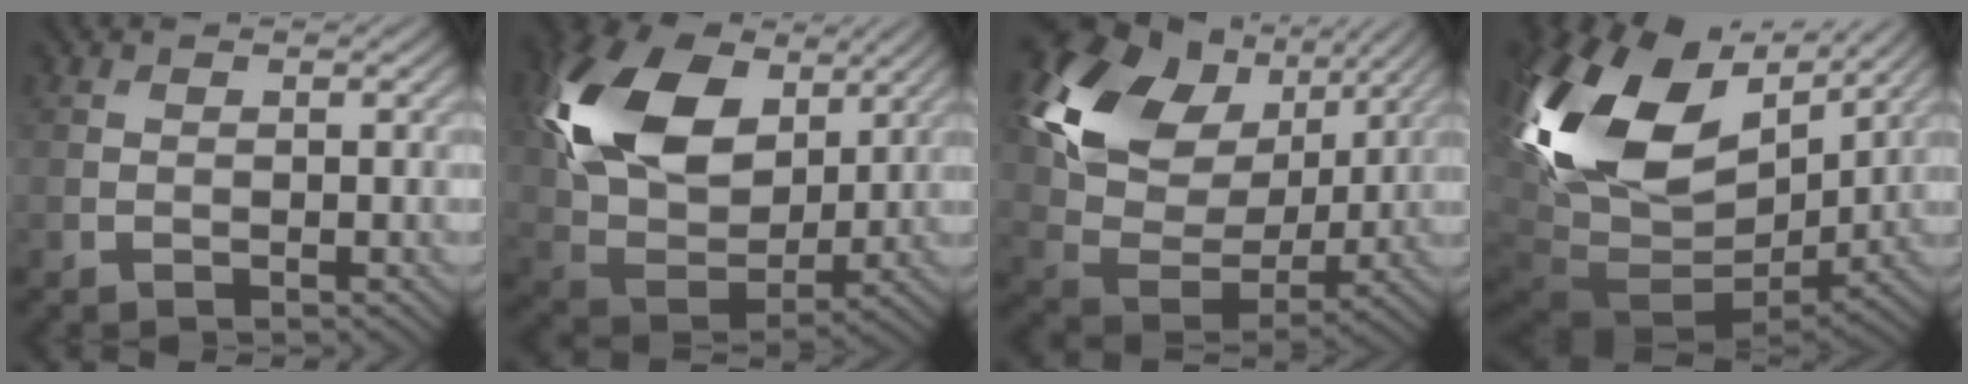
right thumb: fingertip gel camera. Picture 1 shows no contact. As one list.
[{"total": 16.5, "force": [5.8, 10.8, 11.0], "torque": [-0.253, 0.020, 0.106]}, {"total": 16.0, "force": [6.4, 10.9, 9.7], "torque": [-0.225, 0.015, 0.123]}, {"total": 20.4, "force": [4.9, 13.4, 14.6], "torque": [-0.317, -0.004, 0.111]}]